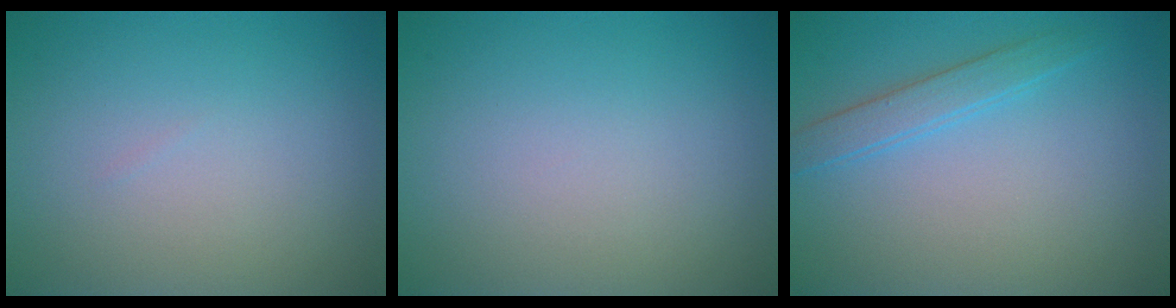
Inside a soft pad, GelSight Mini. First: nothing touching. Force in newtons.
{"total": 0.0}
{"total": 2.1, "press": 2.1, "slide": 0.1}